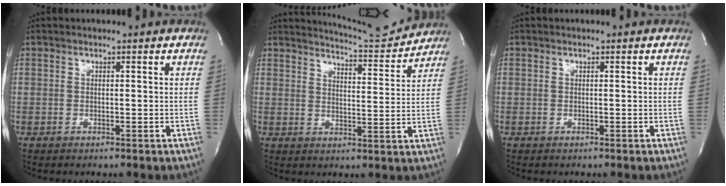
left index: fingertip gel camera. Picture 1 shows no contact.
{"total": 8.2, "force": [8.2, -0.8, 0.2], "torque": [-0.017, -0.020, 0.116]}
{"total": 0.0}